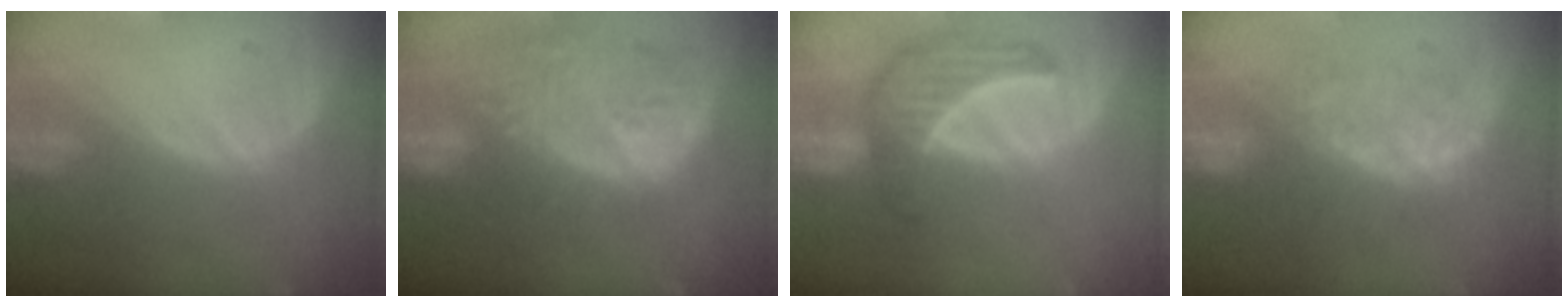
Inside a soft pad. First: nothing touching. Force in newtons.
{"total": 12.1, "press": 10.8, "slide": 5.5}
{"total": 6.6, "press": 6.5, "slide": 0.9}
{"total": 7.6, "press": 7.4, "slide": 1.9}